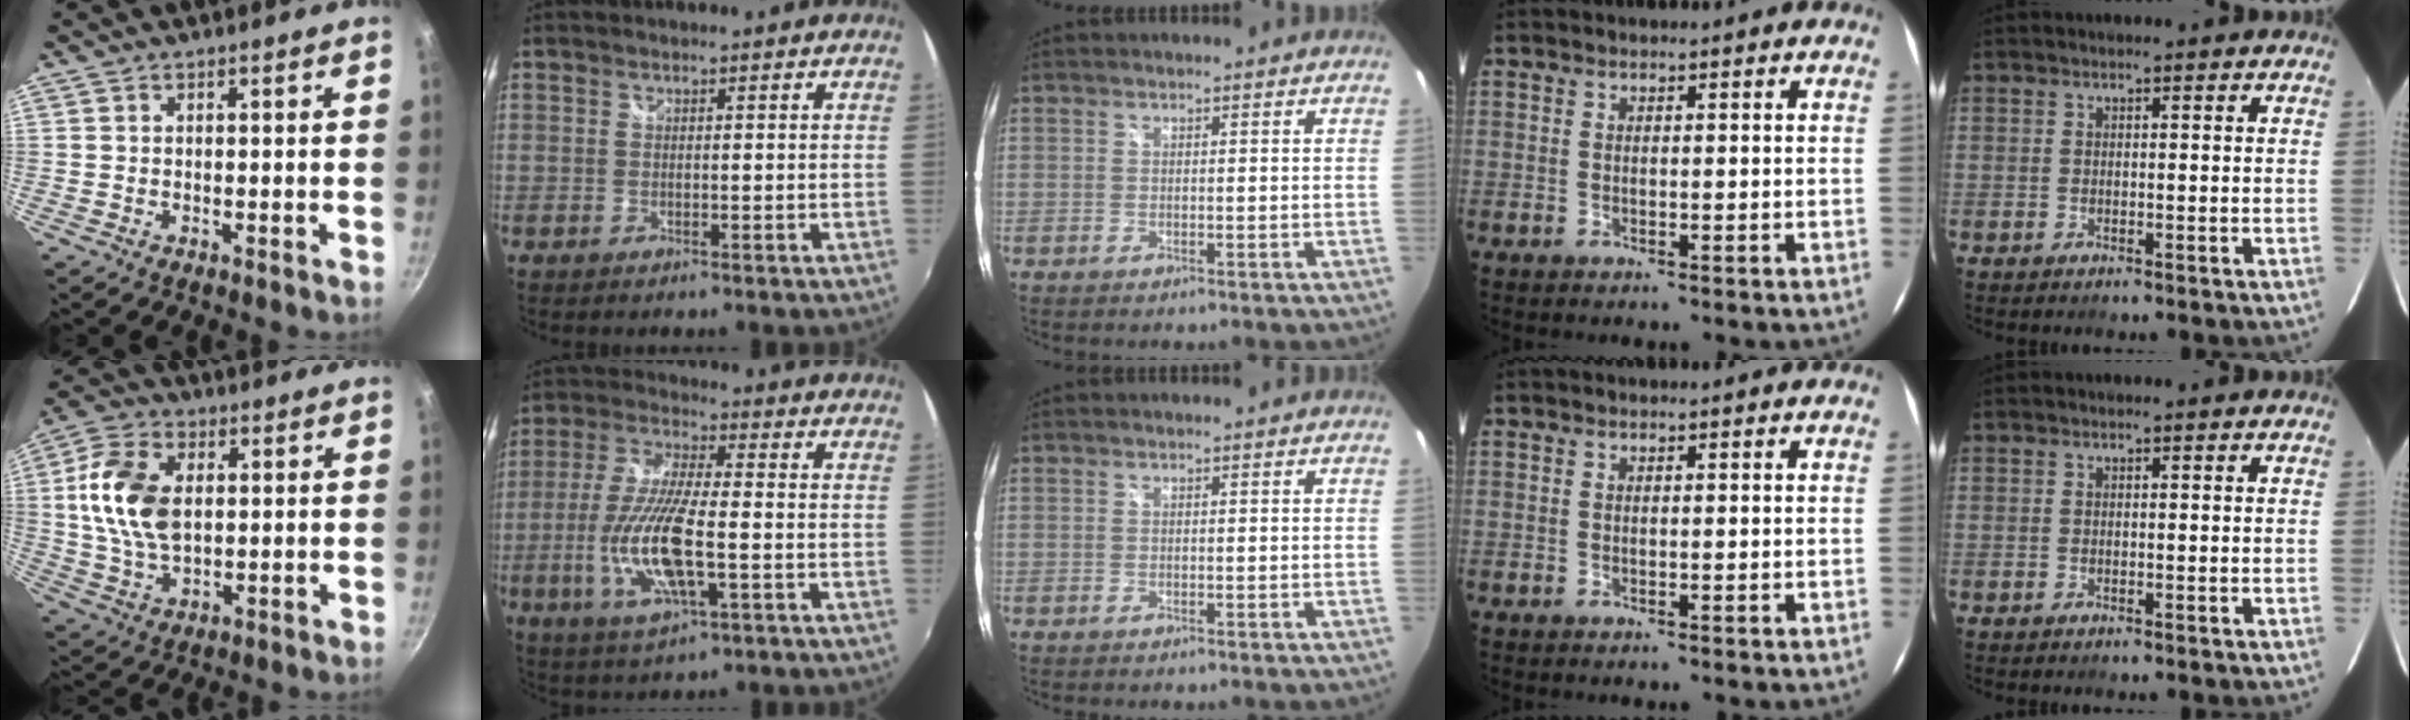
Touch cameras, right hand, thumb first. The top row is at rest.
{"thumb": {"total": 13.5, "force": [1.9, 8.4, 10.3], "torque": [-0.187, 0.002, 0.032]}, "index": {"total": 14.8, "force": [-3.5, 4.2, 13.8], "torque": [-0.288, -0.013, -0.067]}}